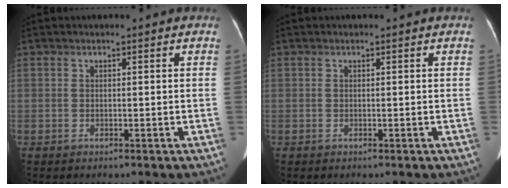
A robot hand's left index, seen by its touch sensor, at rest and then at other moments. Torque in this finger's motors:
{"motor_torque": [0.16, -0.02, -0.03, 0.00]}